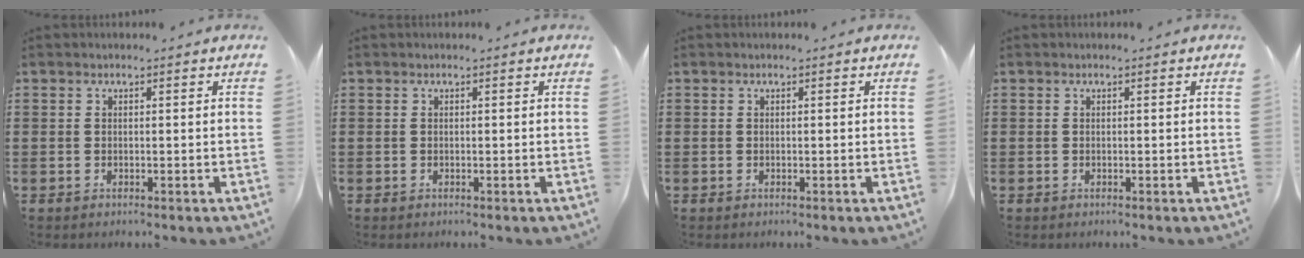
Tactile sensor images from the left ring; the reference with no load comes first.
{"total": 0.0}
{"total": 0.0}
{"total": 0.0}